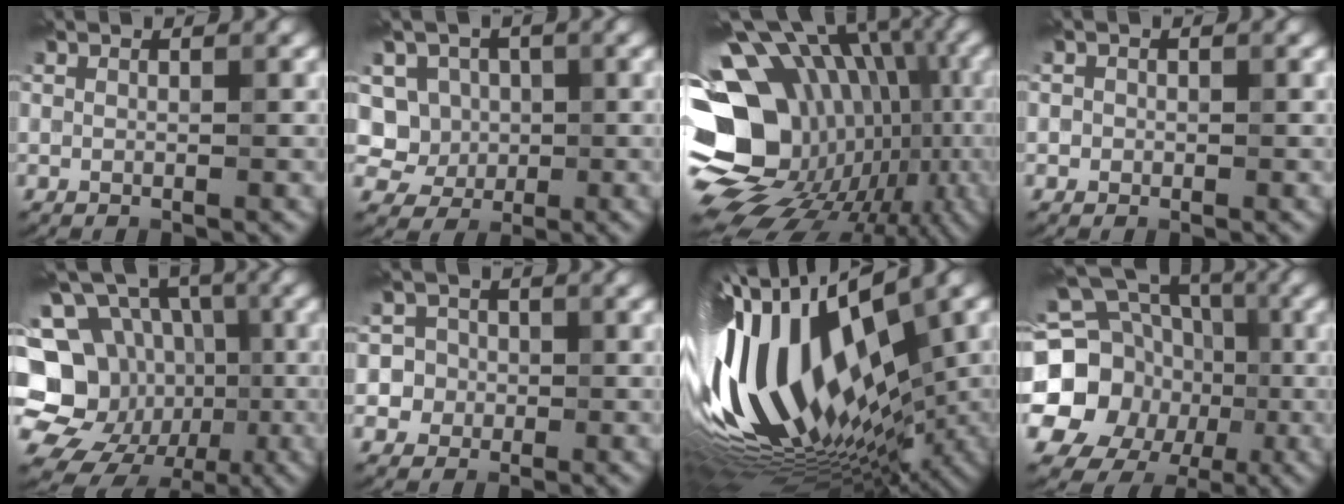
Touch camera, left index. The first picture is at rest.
{"total": 6.4, "force": [0.6, 6.0, 2.1], "torque": [-0.037, 0.026, -0.002]}
{"total": 19.3, "force": [-4.2, 14.6, 11.9], "torque": [-0.185, 0.024, -0.044]}
{"total": 0.7, "force": [-0.1, 0.7, 0.1], "torque": [0.004, -0.003, -0.006]}
{"total": 17.2, "force": [-2.9, 15.2, 7.5], "torque": [-0.162, 0.015, -0.053]}
{"total": 4.8, "force": [-0.3, 4.7, 0.8], "torque": [0.007, 0.023, -0.020]}
{"total": 18.4, "force": [0.3, 7.5, 16.8], "torque": [-0.320, -0.002, 0.000]}
{"total": 21.0, "force": [-1.6, 19.2, 8.4], "torque": [-0.200, 0.004, -0.055]}